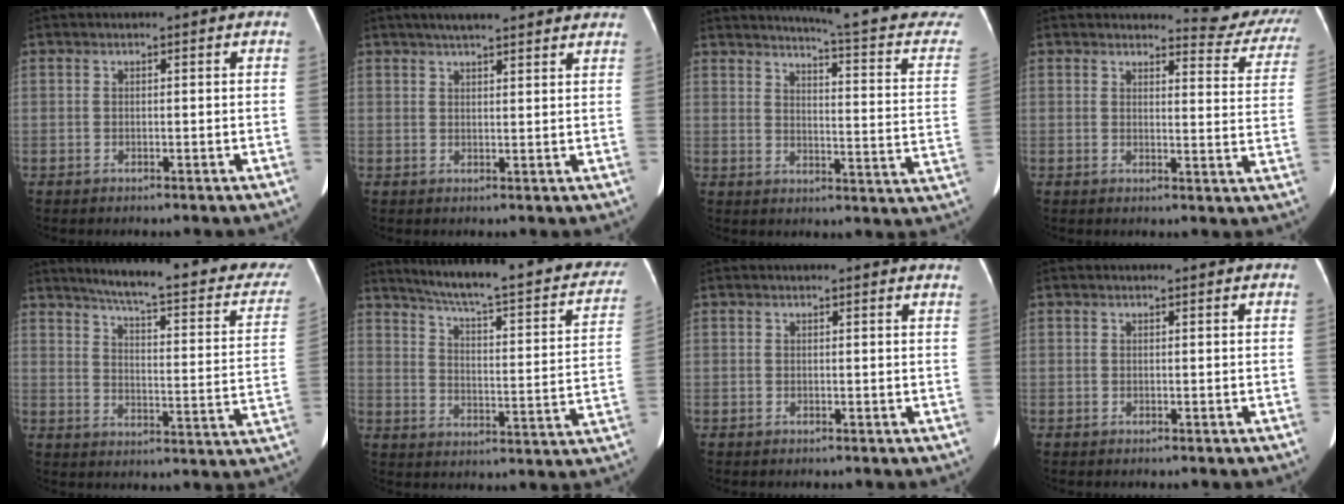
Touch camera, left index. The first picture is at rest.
{"total": 10.5, "force": [8.7, 1.7, 5.6], "torque": [-0.071, 0.032, 0.109]}
{"total": 18.8, "force": [17.2, 0.6, 7.5], "torque": [-0.100, -0.087, 0.185]}
{"total": 10.0, "force": [9.7, 1.6, 1.7], "torque": [0.002, -0.060, 0.083]}
{"total": 25.5, "force": [21.8, 3.2, 12.9], "torque": [-0.173, -0.049, 0.261]}
{"total": 26.7, "force": [22.2, 4.1, 14.3], "torque": [-0.200, -0.030, 0.275]}
{"total": 1.9, "force": [1.8, -0.2, 0.5], "torque": [-0.016, -0.007, 0.009]}
{"total": 0.8, "force": [0.8, 0.0, 0.2], "torque": [-0.008, 0.005, 0.009]}